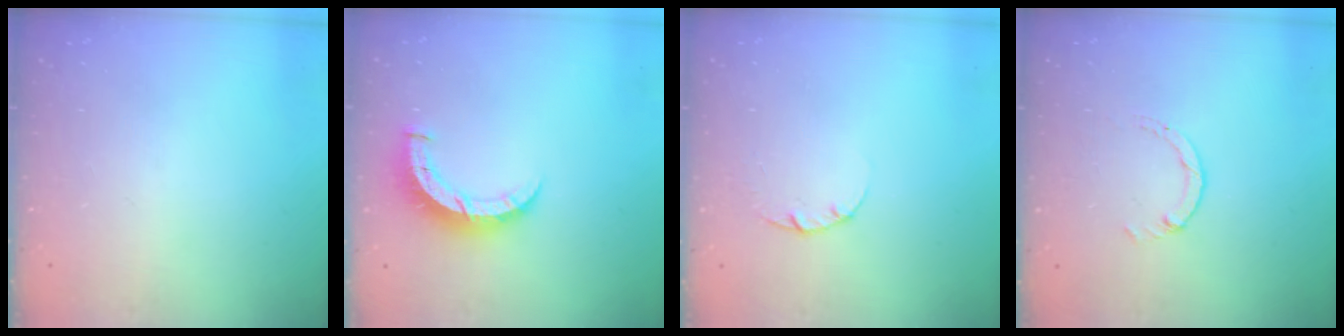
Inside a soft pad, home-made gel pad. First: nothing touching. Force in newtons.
{"total": 7.6, "press": 7.6, "slide": 0.5}
{"total": 2.2, "press": 2.2, "slide": 0.3}
{"total": 0.7, "press": 0.7, "slide": 0.2}